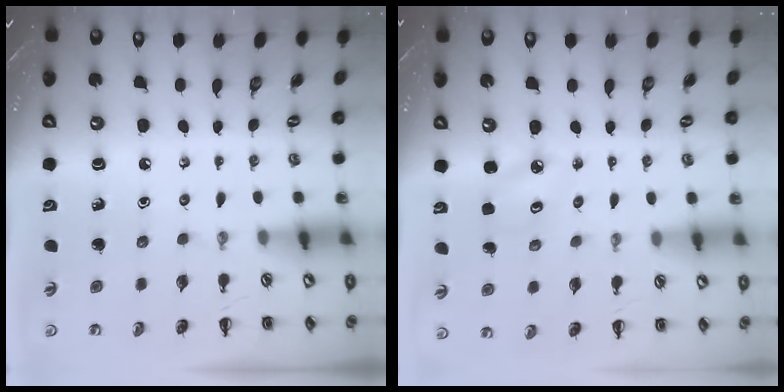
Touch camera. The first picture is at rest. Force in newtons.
{"total": 2.8, "press": 2.7, "slide": 0.6}